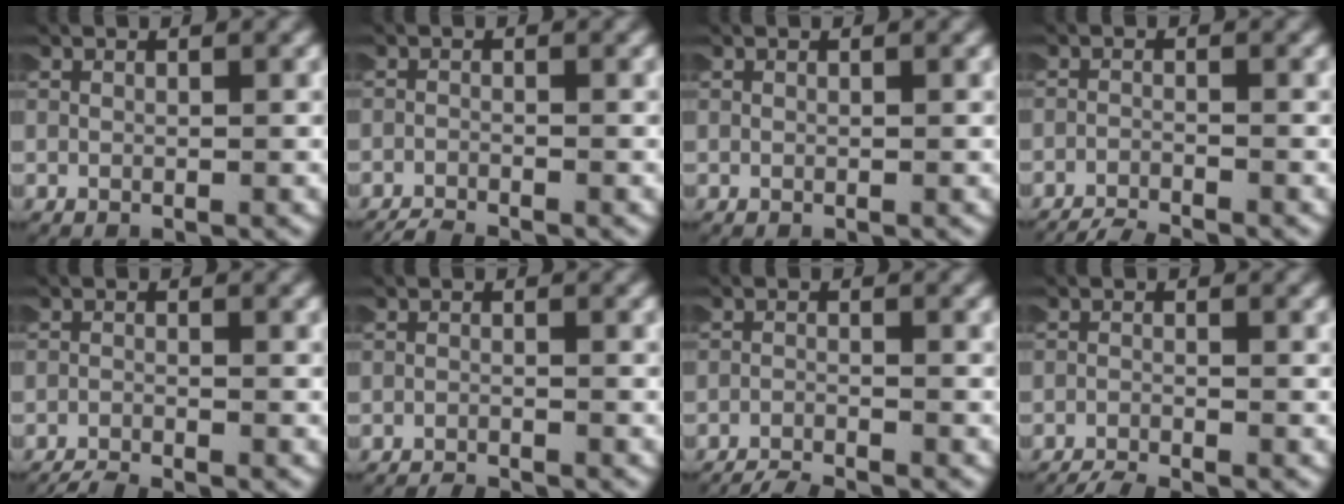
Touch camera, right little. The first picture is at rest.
{"total": 2.2, "force": [-2.2, 0.3, 0.1], "torque": [-0.008, -0.010, -0.034]}
{"total": 0.0}
{"total": 6.1, "force": [-6.0, 1.2, 0.6], "torque": [-0.015, -0.021, -0.089]}
{"total": 3.2, "force": [-3.2, 0.6, 0.4], "torque": [-0.013, -0.014, -0.048]}
{"total": 2.6, "force": [-2.6, 0.2, 0.0], "torque": [-0.008, -0.012, -0.039]}
{"total": 6.1, "force": [-5.9, 1.2, 0.6], "torque": [-0.016, -0.021, -0.089]}
{"total": 4.9, "force": [-4.8, 1.0, 0.6], "torque": [-0.016, -0.017, -0.072]}